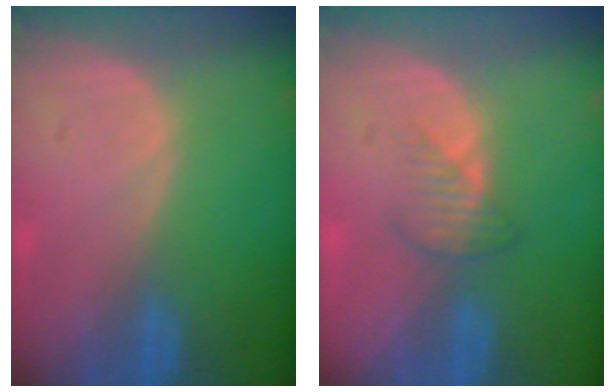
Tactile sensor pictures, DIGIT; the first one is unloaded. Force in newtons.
{"total": 2.8, "press": 2.7, "slide": 0.8}